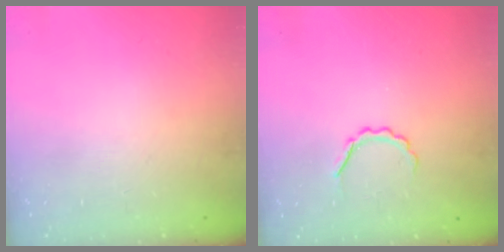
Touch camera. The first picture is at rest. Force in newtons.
{"total": 3.6, "press": 3.6, "slide": 0.6}